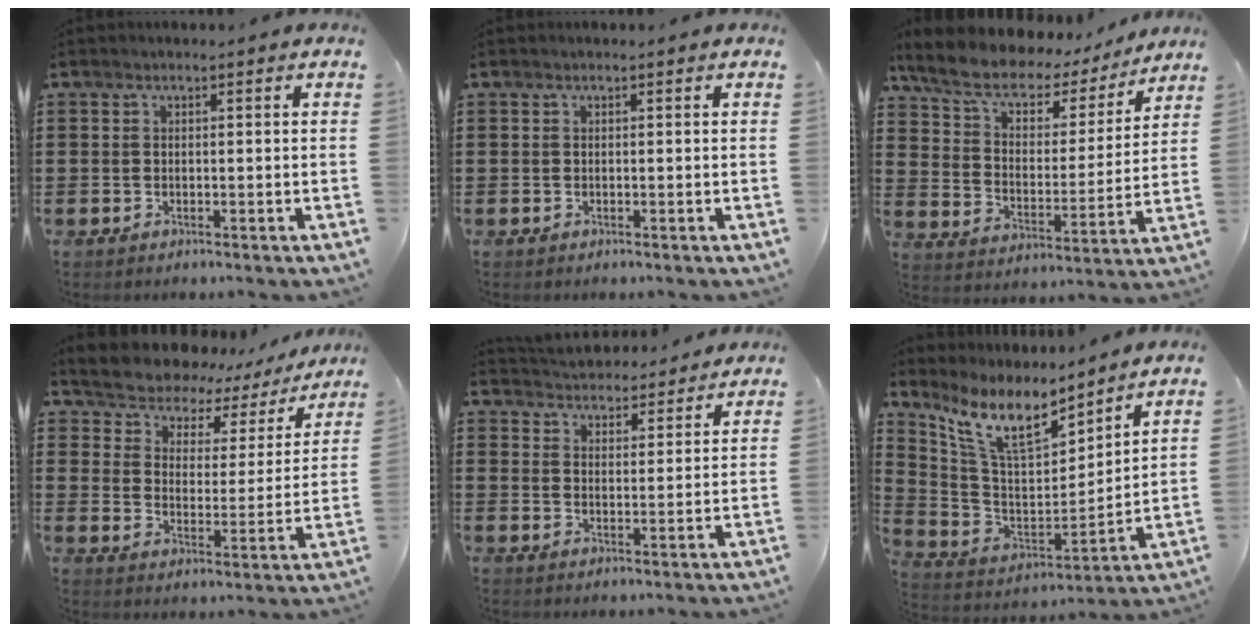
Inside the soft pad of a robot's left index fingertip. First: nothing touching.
{"total": 0.0}
{"total": 8.0, "force": [6.0, 3.7, 3.9], "torque": [-0.102, -0.029, 0.102]}
{"total": 4.0, "force": [3.8, 1.2, 0.0], "torque": [-0.030, -0.039, 0.057]}
{"total": 4.0, "force": [4.0, 0.4, -0.3], "torque": [-0.015, -0.026, 0.069]}
{"total": 11.2, "force": [8.3, 3.1, 6.9], "torque": [-0.166, -0.039, 0.145]}